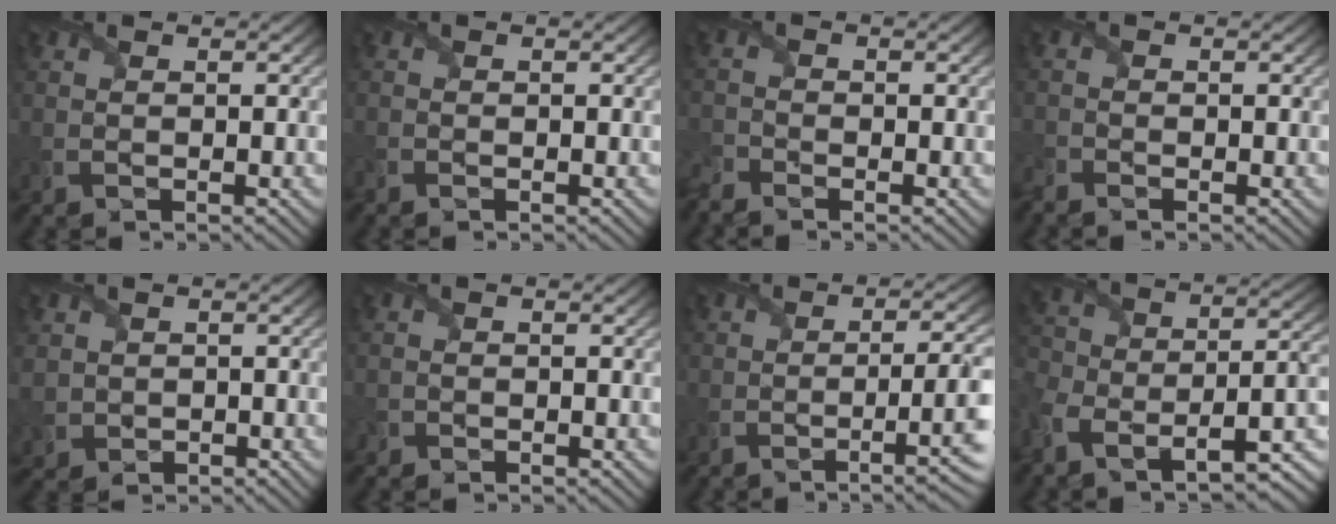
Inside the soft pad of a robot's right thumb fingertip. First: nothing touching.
{"total": 0.7, "force": [-0.7, 0.2, 0.1], "torque": [-0.004, -0.005, -0.013]}
{"total": 2.4, "force": [-2.3, 0.7, 0.5], "torque": [-0.014, -0.012, -0.057]}
{"total": 1.5, "force": [-1.5, 0.3, 0.2], "torque": [-0.010, -0.012, -0.039]}
{"total": 2.6, "force": [0.2, 2.6, 0.4], "torque": [-0.025, -0.013, 0.002]}
{"total": 0.6, "force": [-0.5, 0.3, -0.1], "torque": [0.004, -0.004, -0.009]}
{"total": 7.4, "force": [-1.7, 1.8, 6.9], "torque": [-0.094, -0.009, -0.029]}
{"total": 11.7, "force": [-7.1, 6.2, 6.9], "torque": [-0.151, -0.040, -0.111]}